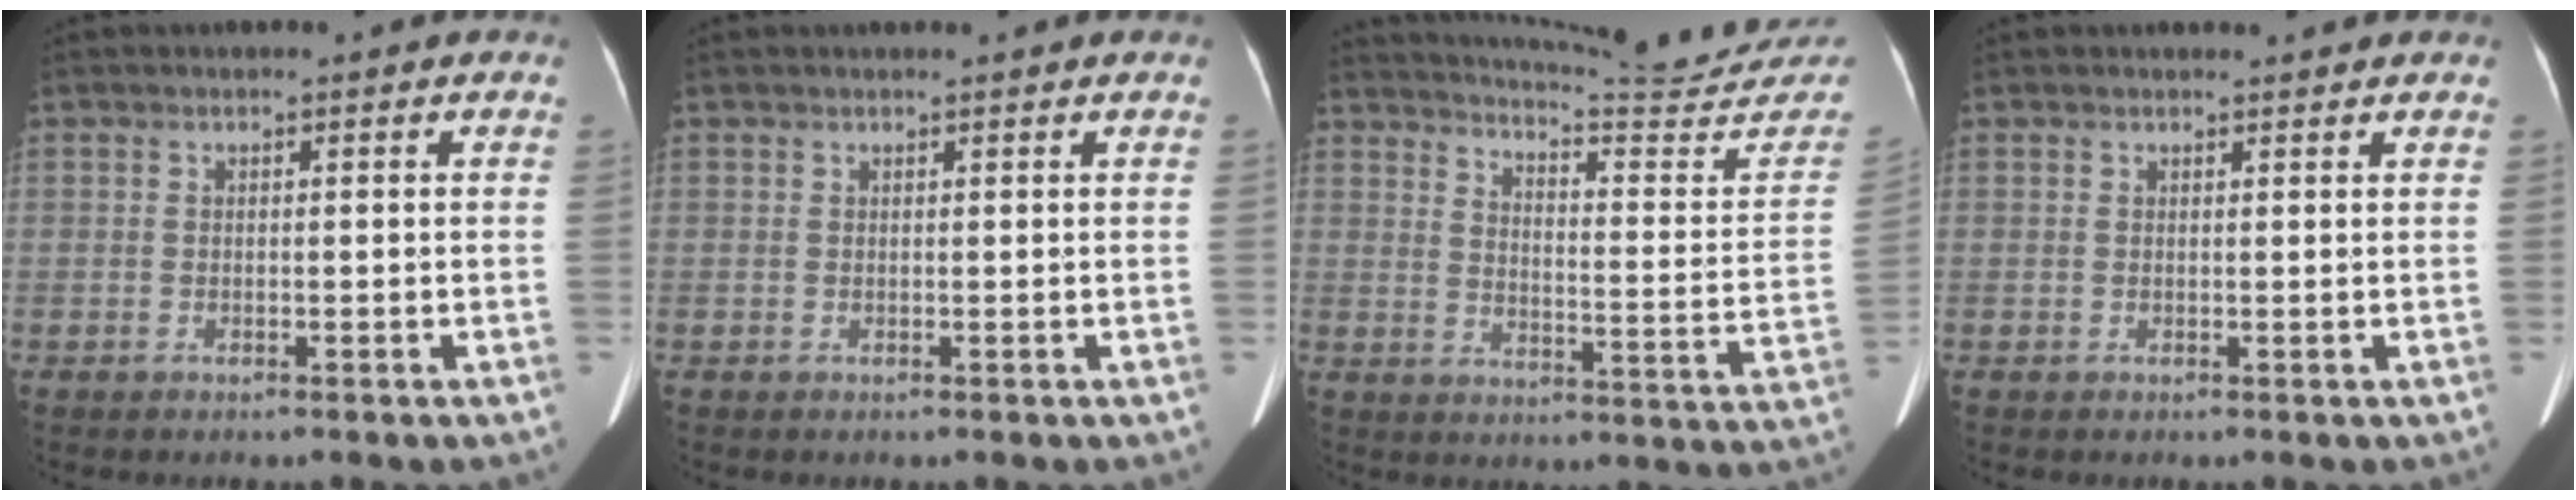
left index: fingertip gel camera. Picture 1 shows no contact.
{"total": 1.9, "force": [1.8, -0.1, 0.7], "torque": [-0.010, 0.016, 0.023]}
{"total": 23.6, "force": [22.8, -0.5, 6.3], "torque": [-0.105, -0.123, 0.277]}
{"total": 2.4, "force": [2.3, 0.3, 0.5], "torque": [-0.011, 0.008, 0.026]}